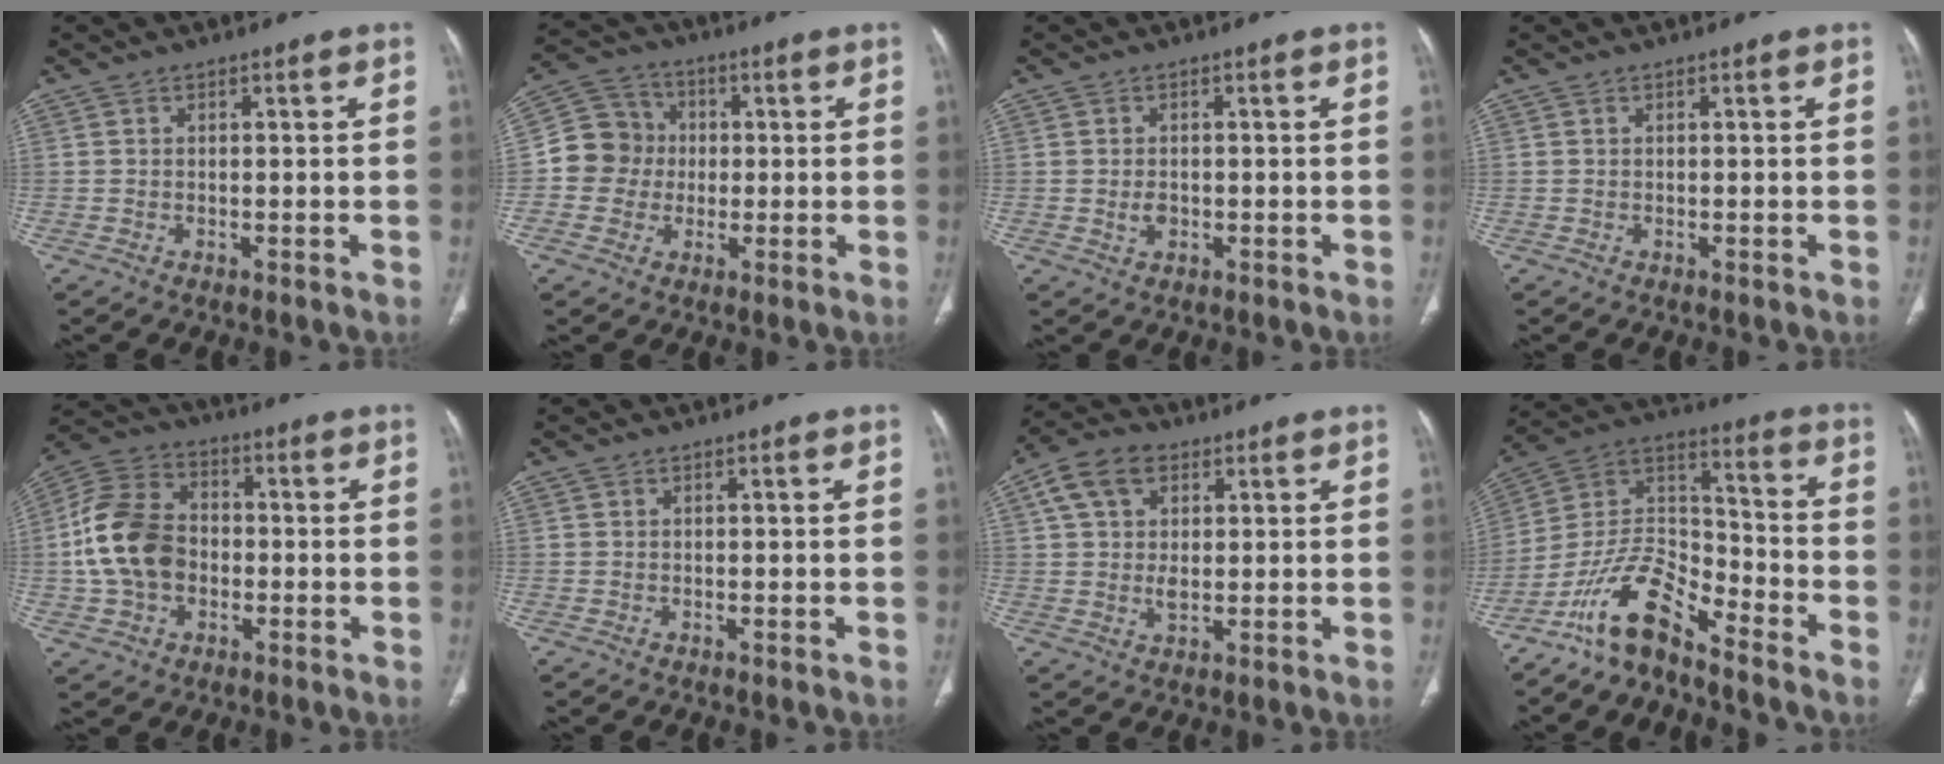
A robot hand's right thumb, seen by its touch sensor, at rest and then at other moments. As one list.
[{"total": 9.5, "force": [-0.4, 9.0, 2.8], "torque": [-0.020, 0.025, -0.016]}, {"total": 2.1, "force": [-0.3, 1.5, 1.5], "torque": [-0.024, 0.001, -0.003]}, {"total": 0.0}, {"total": 14.6, "force": [-1.2, 10.9, 9.6], "torque": [-0.175, 0.029, -0.027]}, {"total": 0.0}, {"total": 9.7, "force": [3.4, 6.5, 6.4], "torque": [-0.109, 0.003, 0.055]}, {"total": 12.7, "force": [-9.8, 4.4, 6.6], "torque": [-0.116, 0.092, -0.193]}]